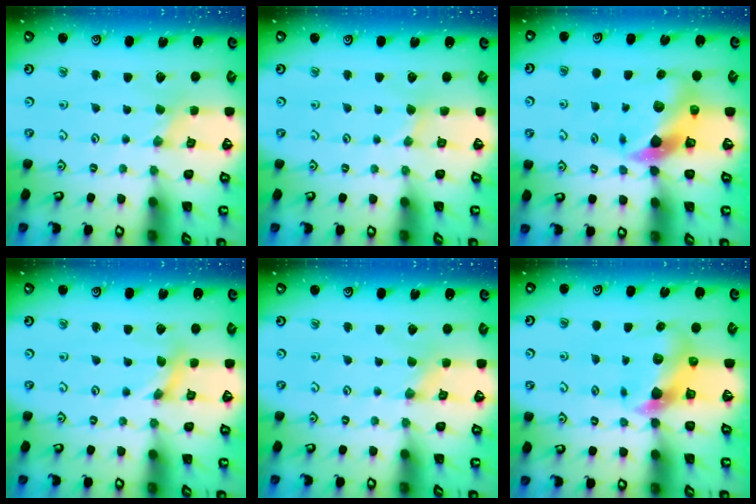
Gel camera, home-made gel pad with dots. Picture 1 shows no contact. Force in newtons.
{"total": 1.5, "press": 1.5, "slide": 0.2}
{"total": 9.2, "press": 9.1, "slide": 1.5}
{"total": 1.4, "press": 1.4, "slide": 0.2}
{"total": 1.5, "press": 1.5, "slide": 0.3}
{"total": 6.2, "press": 6.1, "slide": 0.7}